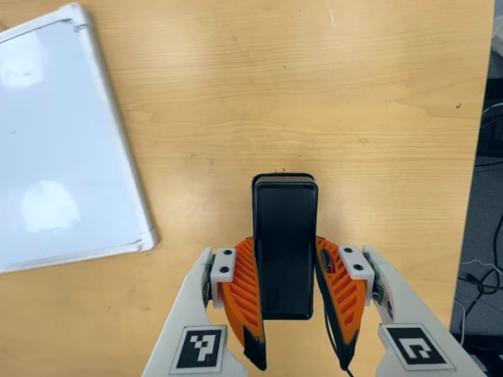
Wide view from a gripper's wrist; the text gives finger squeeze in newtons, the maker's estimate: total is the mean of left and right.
{"total": 5.1, "left": 3.5, "right": 6.7}